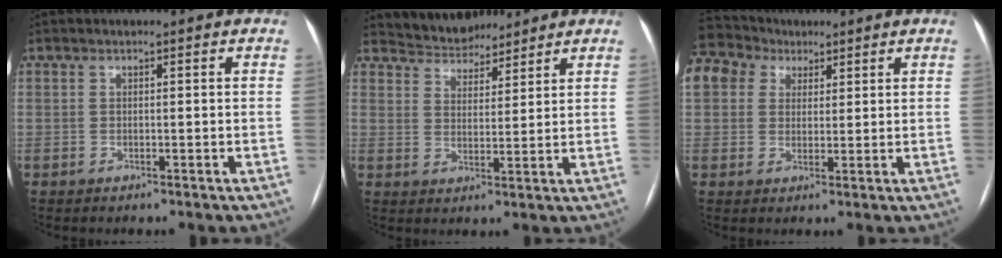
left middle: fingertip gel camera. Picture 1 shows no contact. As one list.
[{"total": 6.6, "force": [6.2, 2.1, 0.4], "torque": [-0.011, 0.014, 0.106]}, {"total": 14.8, "force": [8.4, 10.7, 5.8], "torque": [-0.178, 0.074, 0.162]}]